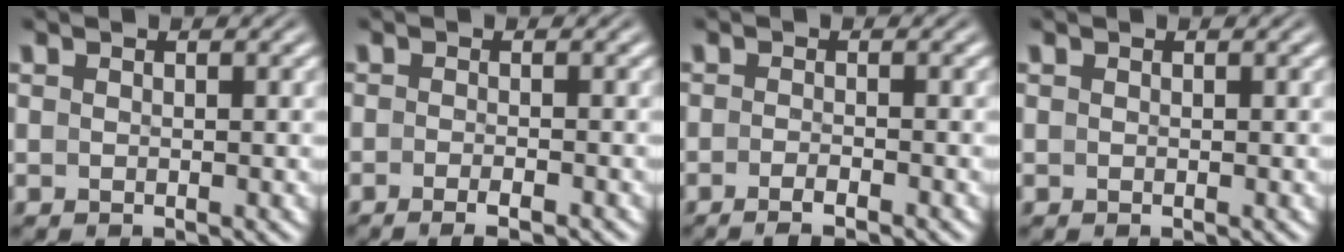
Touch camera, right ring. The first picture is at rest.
{"total": 2.4, "force": [-2.0, 0.0, 1.2], "torque": [-0.024, 0.001, -0.035]}
{"total": 2.3, "force": [-2.1, 0.0, 1.0], "torque": [-0.020, -0.001, -0.037]}
{"total": 0.0}